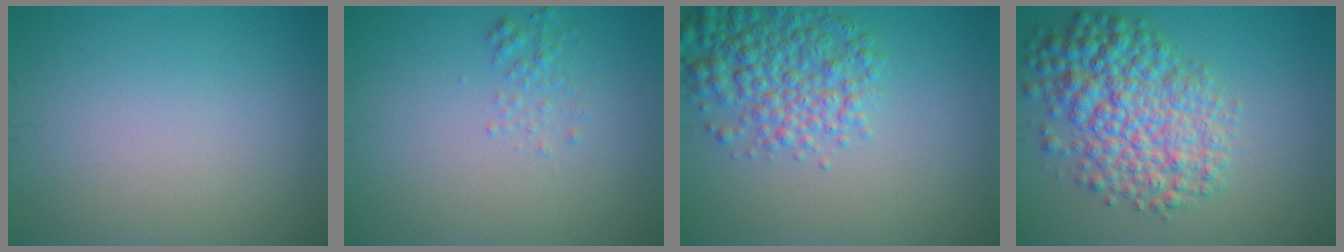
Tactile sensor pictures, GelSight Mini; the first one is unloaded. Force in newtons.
{"total": 1.3, "press": 1.3, "slide": 0.1}
{"total": 5.5, "press": 5.4, "slide": 0.2}
{"total": 7.7, "press": 7.7, "slide": 0.2}